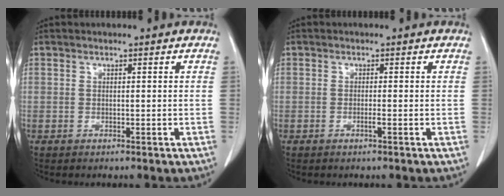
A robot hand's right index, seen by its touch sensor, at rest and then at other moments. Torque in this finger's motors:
{"motor_torque": [-0.04, -0.07, 0.05, -0.01]}